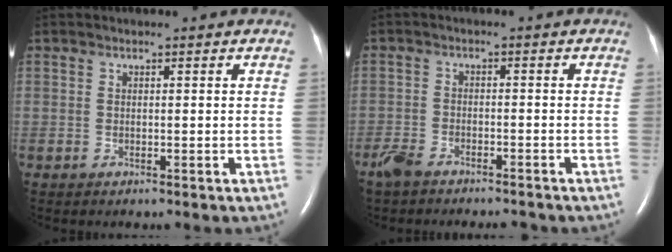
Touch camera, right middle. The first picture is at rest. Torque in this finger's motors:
{"motor_torque": [-0.12, -0.19, 0.03, 0.03]}